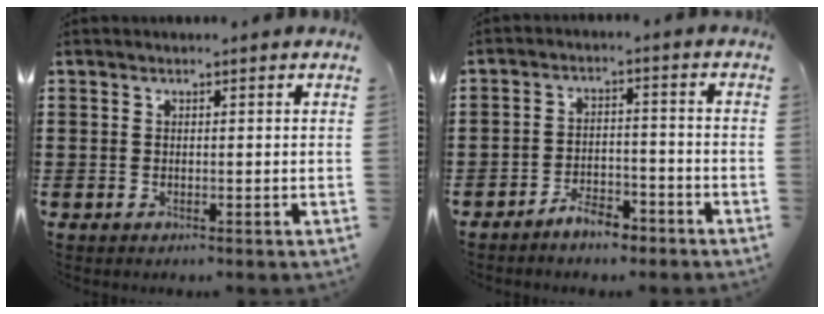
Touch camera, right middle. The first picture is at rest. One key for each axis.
{"total": 4.8, "fx": -4.4, "fy": 1.2, "fz": 1.4, "tx": -0.031, "ty": 0.008, "tz": -0.088}